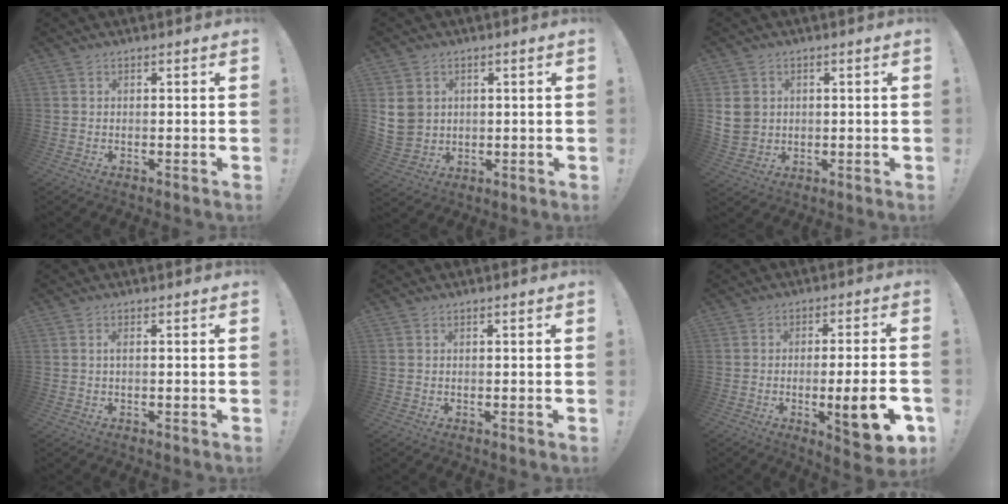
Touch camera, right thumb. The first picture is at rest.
{"total": 7.7, "force": [2.4, 6.7, 3.0], "torque": [-0.052, -0.008, 0.051]}
{"total": 6.5, "force": [1.9, 5.6, 2.8], "torque": [-0.044, -0.006, 0.038]}
{"total": 1.0, "force": [0.0, 0.1, 1.0], "torque": [-0.028, 0.006, 0.001]}
{"total": 0.0}
{"total": 12.9, "force": [-3.9, 2.2, 12.1], "torque": [-0.153, 0.003, -0.054]}